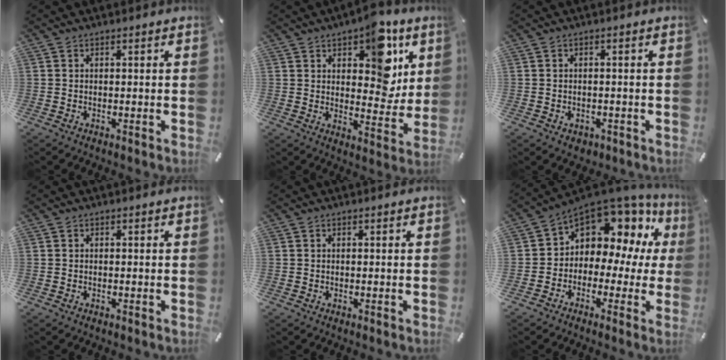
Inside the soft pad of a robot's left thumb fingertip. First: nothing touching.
{"total": 13.7, "force": [7.1, 7.9, 8.7], "torque": [-0.091, -0.052, 0.121]}
{"total": 1.8, "force": [-0.8, 1.5, 0.6], "torque": [-0.007, 0.005, -0.016]}
{"total": 0.0}
{"total": 0.0}
{"total": 9.7, "force": [5.0, 6.9, 4.8], "torque": [-0.080, -0.051, 0.086]}